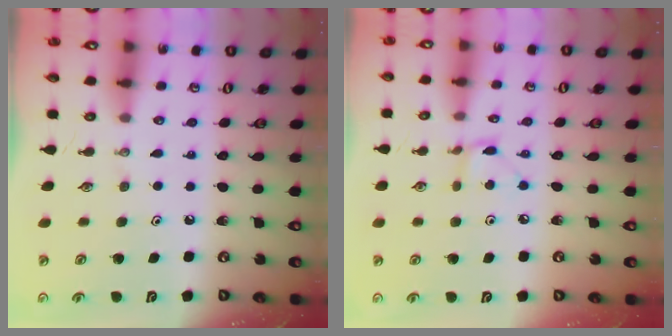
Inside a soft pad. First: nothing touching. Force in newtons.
{"total": 3.0, "press": 3.0, "slide": 0.1}